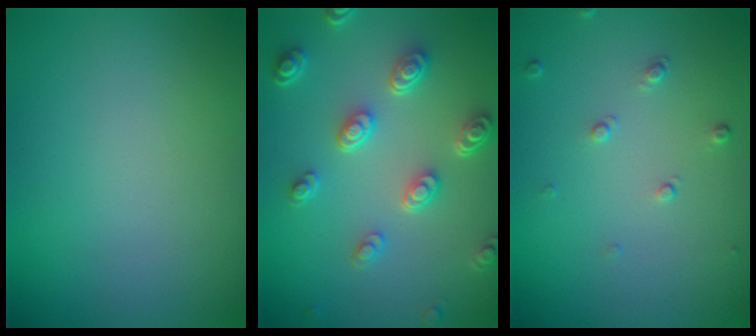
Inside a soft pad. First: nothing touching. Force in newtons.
{"total": 4.5, "press": 3.4, "slide": 3.0}
{"total": 0.9, "press": 0.6, "slide": 0.7}